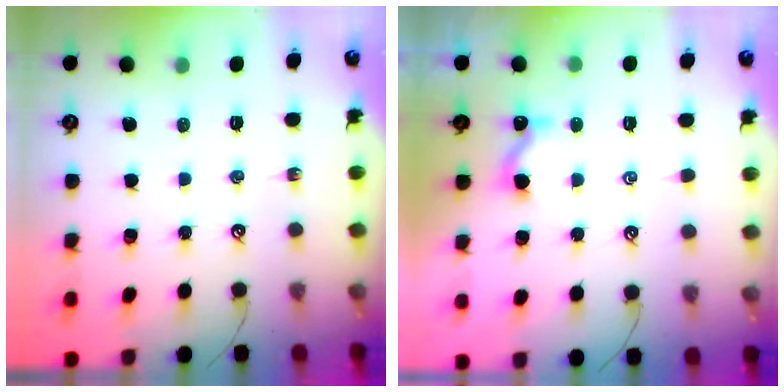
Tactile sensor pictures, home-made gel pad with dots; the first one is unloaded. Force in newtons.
{"total": 0.0}